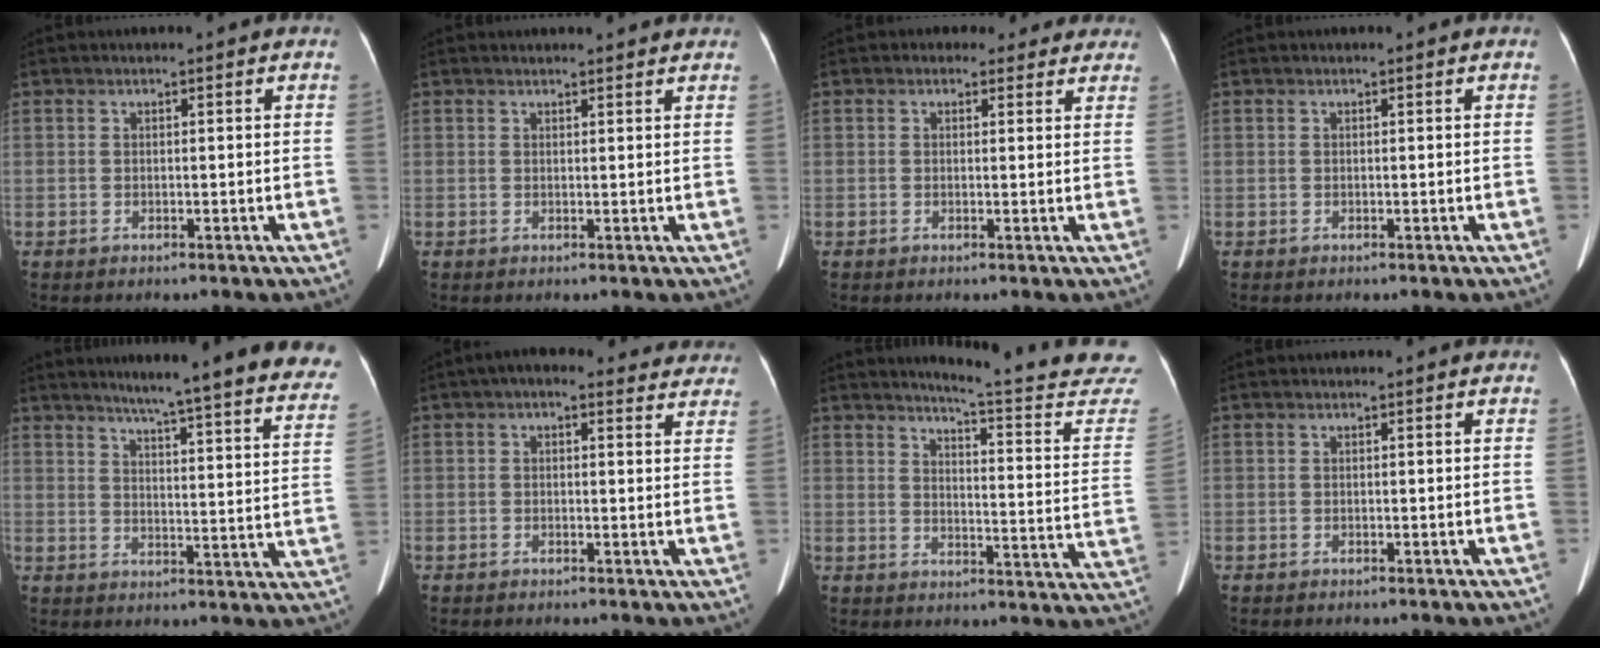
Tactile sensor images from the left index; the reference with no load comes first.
{"total": 5.4, "force": [5.2, 0.9, 1.4], "torque": [-0.014, 0.021, 0.053]}
{"total": 4.5, "force": [3.6, 2.6, 0.5], "torque": [0.007, 0.007, 0.028]}
{"total": 0.0}
{"total": 26.9, "force": [24.0, 0.9, 12.3], "torque": [-0.163, -0.085, 0.276]}
{"total": 9.8, "force": [8.1, 4.1, 3.8], "torque": [-0.022, 0.029, 0.080]}
{"total": 18.4, "force": [17.6, -0.8, 5.2], "torque": [-0.067, -0.127, 0.196]}
{"total": 0.0}